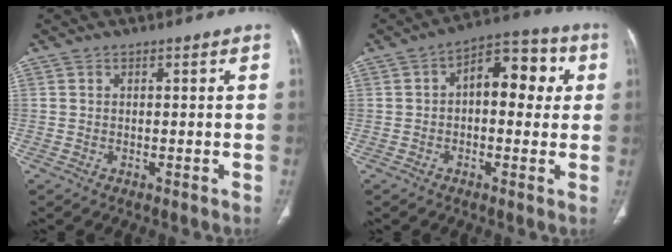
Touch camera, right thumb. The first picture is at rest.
{"total": 11.5, "force": [1.6, 6.5, 9.4], "torque": [-0.091, 0.029, 0.013]}